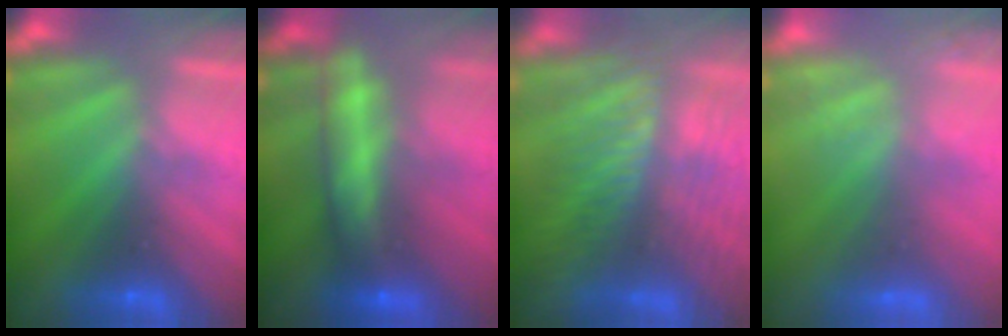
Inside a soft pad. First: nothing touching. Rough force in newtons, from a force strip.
{"total": 5.9}
{"total": 8.7}
{"total": 2.0}